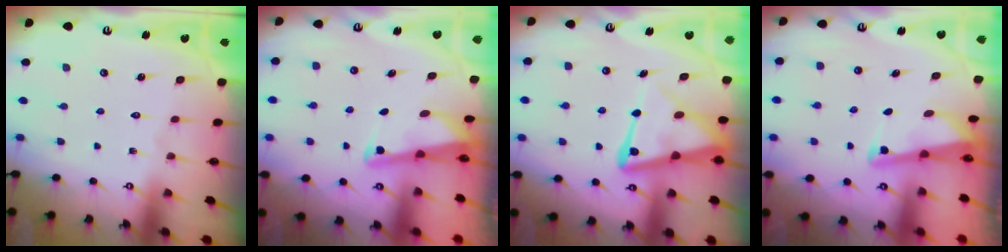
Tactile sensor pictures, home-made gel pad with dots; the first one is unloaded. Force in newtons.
{"total": 2.5, "press": 2.5, "slide": 0.1}
{"total": 14.1, "press": 14.1, "slide": 1.5}
{"total": 2.5, "press": 2.5, "slide": 0.0}